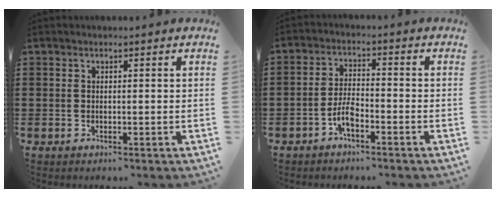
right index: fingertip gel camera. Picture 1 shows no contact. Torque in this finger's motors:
{"motor_torque": [2.14, 0.00, 0.34, 0.08]}